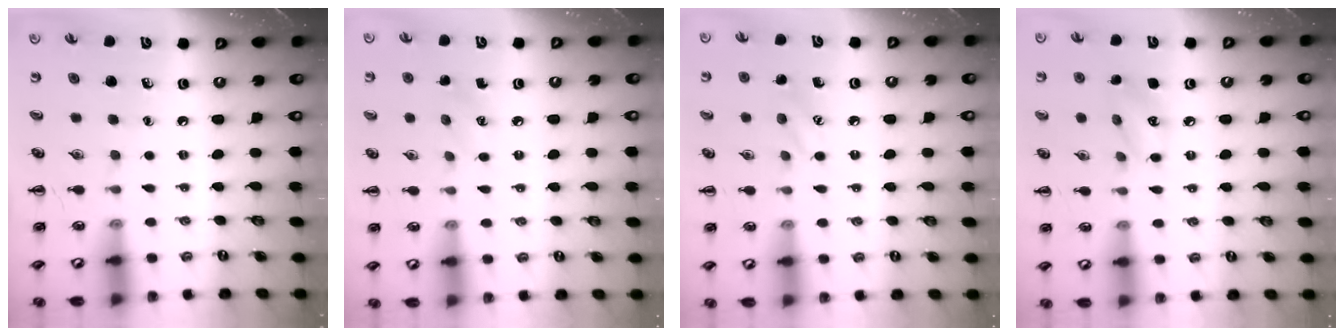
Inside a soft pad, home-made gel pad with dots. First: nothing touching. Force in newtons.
{"total": 6.2, "press": 5.9, "slide": 1.7}
{"total": 7.9, "press": 7.6, "slide": 1.9}
{"total": 6.6, "press": 6.6, "slide": 0.9}